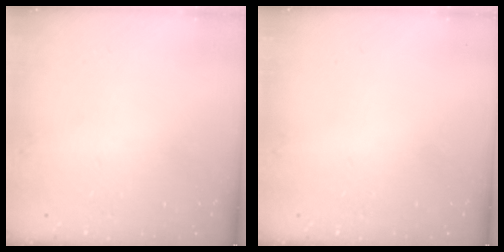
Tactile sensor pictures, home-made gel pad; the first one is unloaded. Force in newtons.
{"total": 0.0}